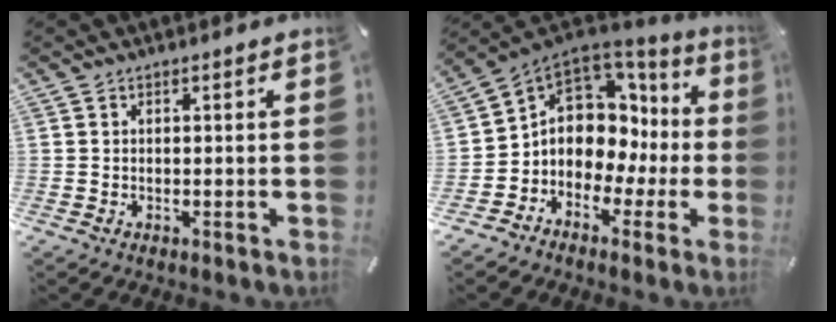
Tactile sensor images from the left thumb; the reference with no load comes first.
{"total": 9.3, "force": [0.9, 8.2, 4.4], "torque": [-0.082, -0.028, 0.017]}